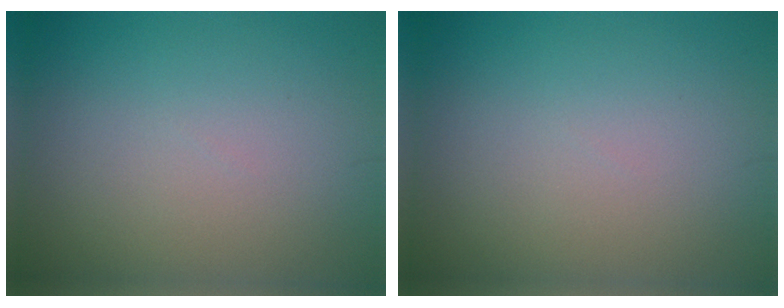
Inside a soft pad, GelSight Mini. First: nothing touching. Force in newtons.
{"total": 0.0}